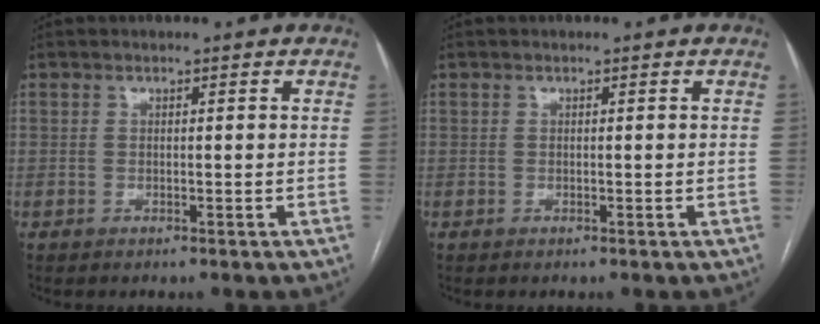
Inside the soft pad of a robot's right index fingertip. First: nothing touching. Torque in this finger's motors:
{"motor_torque": [0.00, 0.00, 0.00, 0.00]}